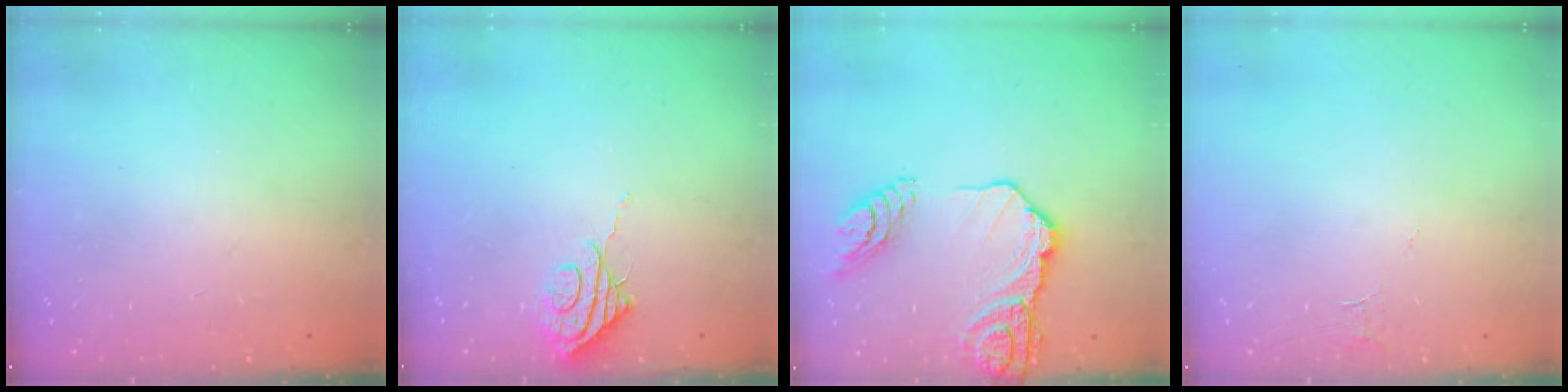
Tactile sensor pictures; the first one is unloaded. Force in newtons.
{"total": 7.3, "press": 7.3, "slide": 0.3}
{"total": 16.6, "press": 16.5, "slide": 1.8}
{"total": 3.5, "press": 3.5, "slide": 0.2}